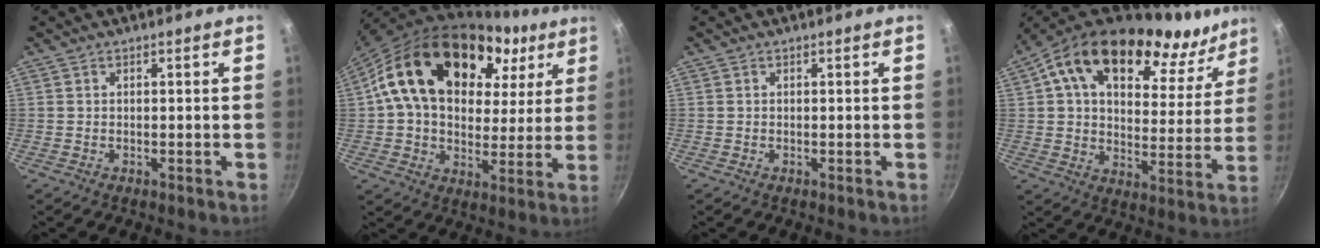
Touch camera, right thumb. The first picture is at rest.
{"total": 26.7, "force": [9.6, 17.6, 17.6], "torque": [-0.287, 0.006, 0.151]}
{"total": 0.0}
{"total": 28.2, "force": [16.7, 14.9, 17.2], "torque": [-0.253, -0.014, 0.267]}